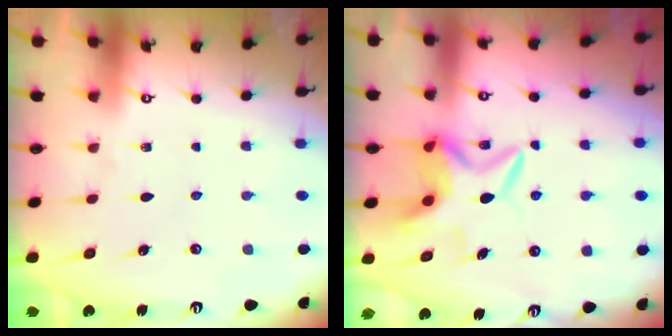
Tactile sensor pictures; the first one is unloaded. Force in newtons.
{"total": 7.0, "press": 7.0, "slide": 0.7}